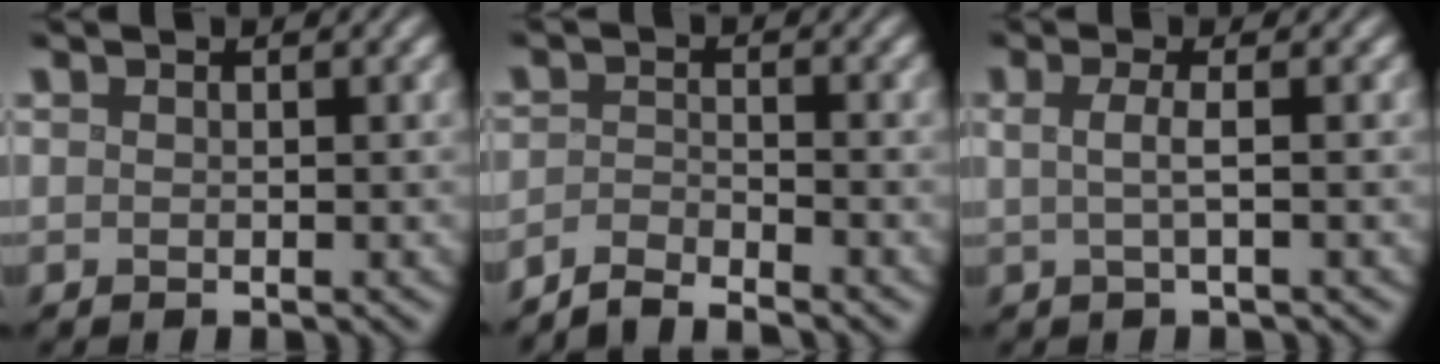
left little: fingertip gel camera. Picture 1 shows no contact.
{"total": 2.8, "force": [-2.6, 0.4, 1.1], "torque": [-0.014, 0.004, -0.060]}
{"total": 2.2, "force": [0.0, 0.6, 2.1], "torque": [-0.037, 0.001, -0.005]}